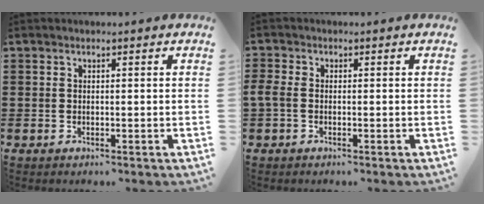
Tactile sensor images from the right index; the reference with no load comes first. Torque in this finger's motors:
{"motor_torque": [1.38, 0.76, 0.04, 0.05]}